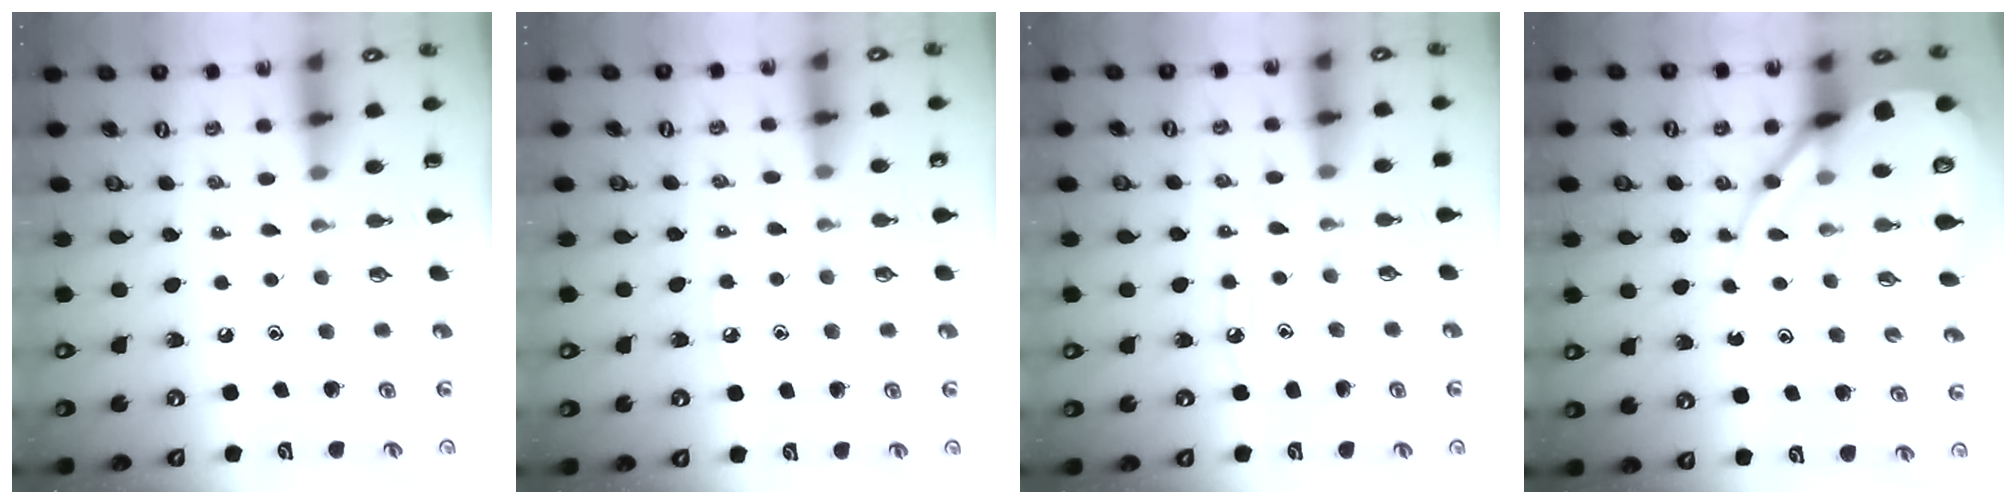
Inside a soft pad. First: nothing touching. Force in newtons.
{"total": 4.1, "press": 4.0, "slide": 0.6}
{"total": 6.8, "press": 6.8, "slide": 0.5}
{"total": 9.9, "press": 9.8, "slide": 0.9}